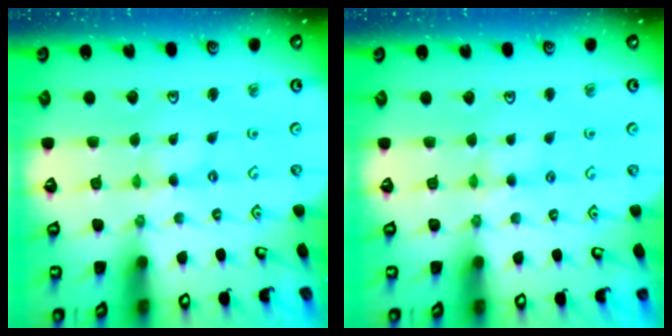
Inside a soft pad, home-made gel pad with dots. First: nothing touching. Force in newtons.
{"total": 3.0, "press": 2.9, "slide": 0.5}